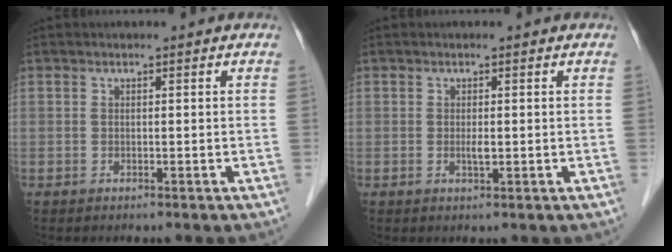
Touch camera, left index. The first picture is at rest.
{"total": 1.1, "force": [-0.2, 0.2, 1.1], "torque": [-0.019, -0.005, -0.003]}